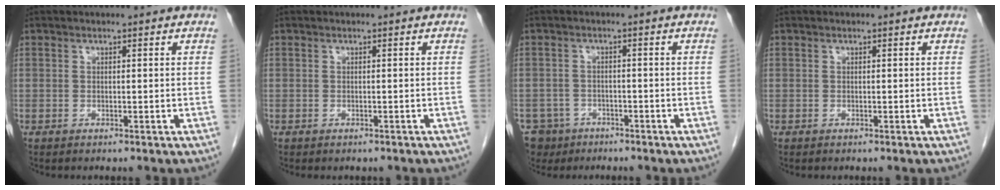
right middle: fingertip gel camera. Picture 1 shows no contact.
{"total": 1.1, "force": [-0.9, 0.5, 0.3], "torque": [-0.011, 0.000, -0.009]}
{"total": 6.4, "force": [-4.3, 4.7, 0.4], "torque": [-0.014, 0.003, -0.070]}
{"total": 0.0}